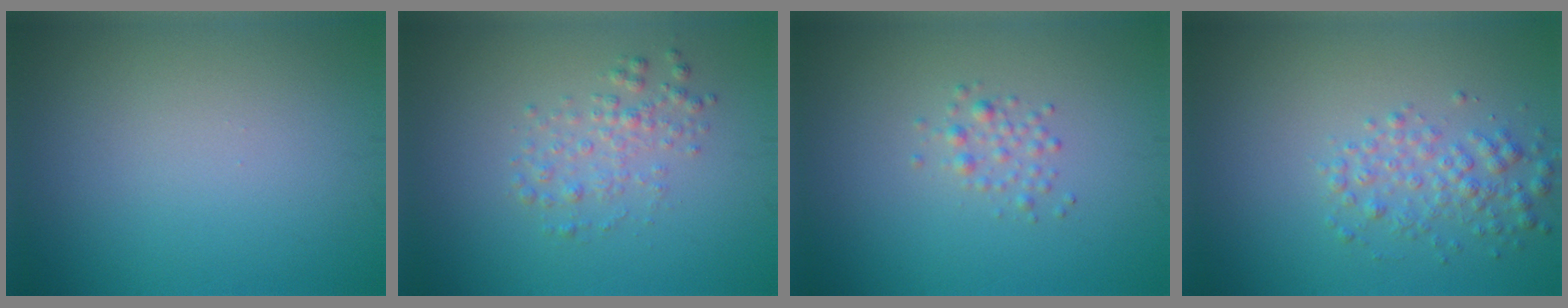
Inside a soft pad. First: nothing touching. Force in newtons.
{"total": 2.0, "press": 2.0, "slide": 0.1}
{"total": 1.3, "press": 1.3, "slide": 0.0}
{"total": 2.6, "press": 2.6, "slide": 0.0}